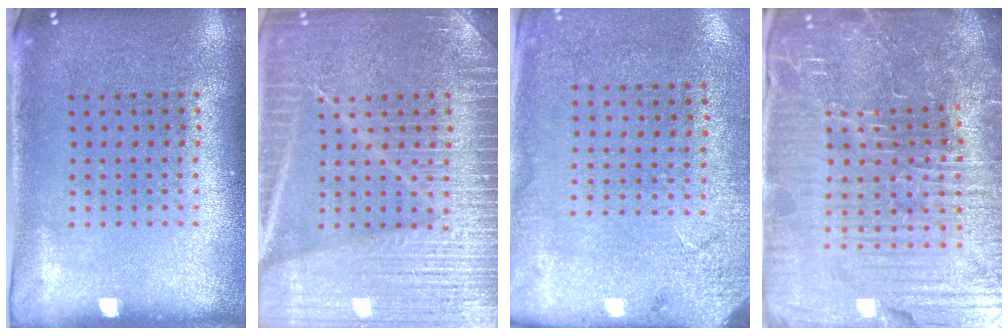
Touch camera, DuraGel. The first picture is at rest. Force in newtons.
{"total": 6.8, "press": 6.7, "slide": 0.9}
{"total": 2.7, "press": 2.2, "slide": 1.5}
{"total": 7.5, "press": 6.6, "slide": 3.5}